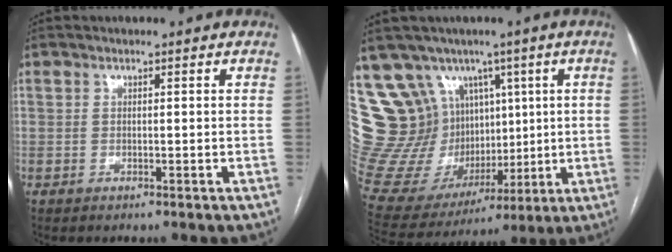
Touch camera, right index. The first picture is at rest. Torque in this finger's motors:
{"motor_torque": [-0.33, 0.56, 0.05, -0.02]}